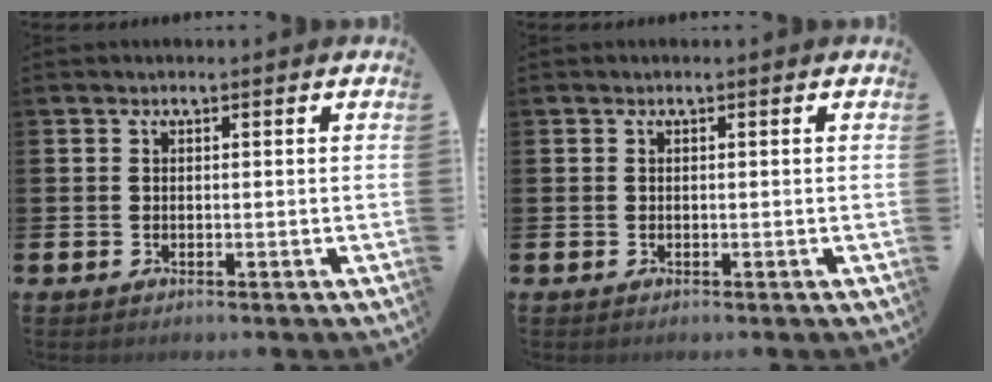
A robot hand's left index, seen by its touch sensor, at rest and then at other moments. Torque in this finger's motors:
{"motor_torque": [0.01, 0.00, 0.00, -0.01]}